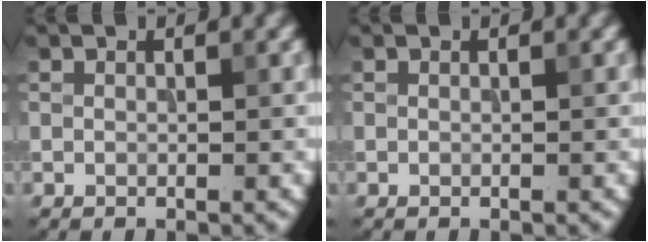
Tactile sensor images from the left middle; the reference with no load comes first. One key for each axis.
{"total": 0.0}